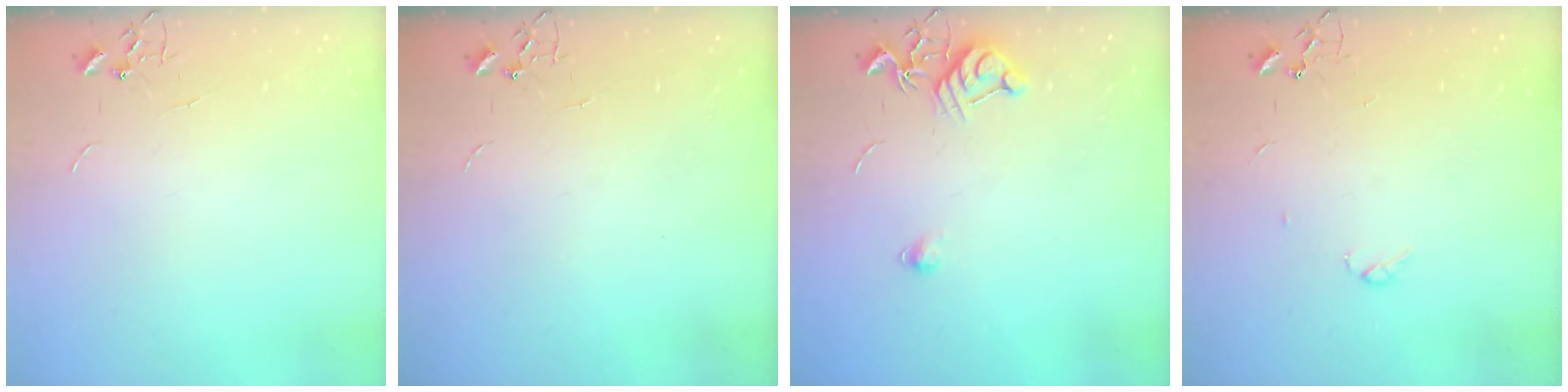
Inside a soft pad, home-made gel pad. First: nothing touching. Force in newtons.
{"total": 0.0}
{"total": 8.7, "press": 8.7, "slide": 0.7}
{"total": 3.4, "press": 3.3, "slide": 0.6}